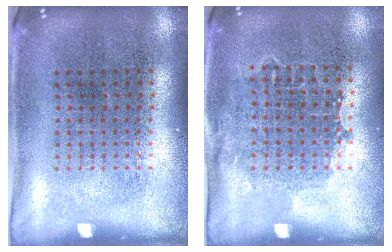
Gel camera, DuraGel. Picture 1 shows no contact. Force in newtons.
{"total": 0.8, "press": 0.7, "slide": 0.5}